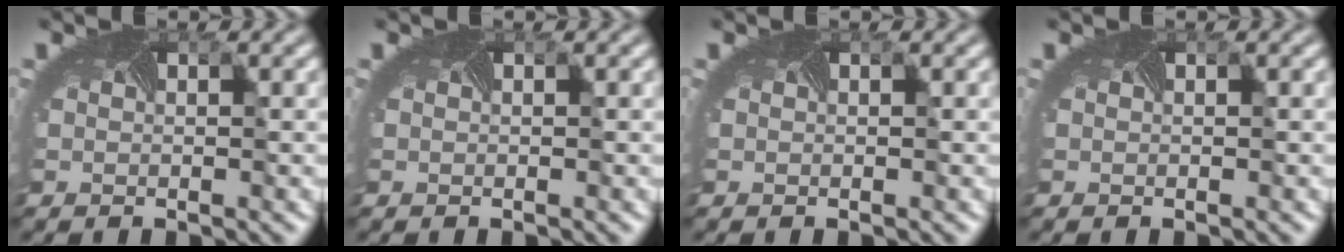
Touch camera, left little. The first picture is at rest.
{"total": 0.0}
{"total": 0.0}
{"total": 0.0}